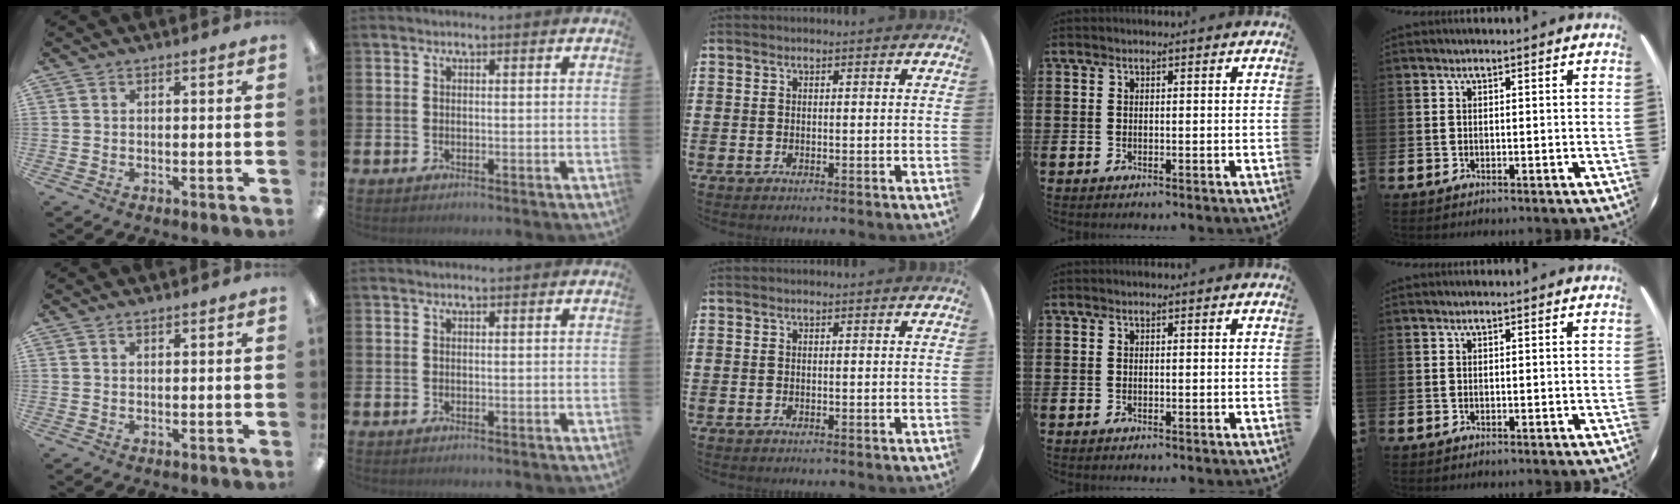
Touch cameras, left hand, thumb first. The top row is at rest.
{"thumb": {"total": 0.7, "force": [0.7, 0.2, 0.3], "torque": [-0.006, 0.001, 0.012]}}